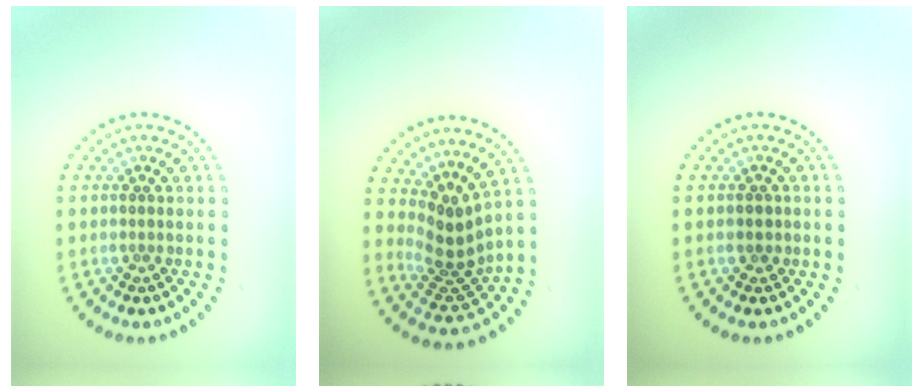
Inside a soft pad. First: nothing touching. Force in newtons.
{"total": 3.4, "press": 2.4, "slide": 2.4}
{"total": 1.0, "press": 0.9, "slide": 0.4}